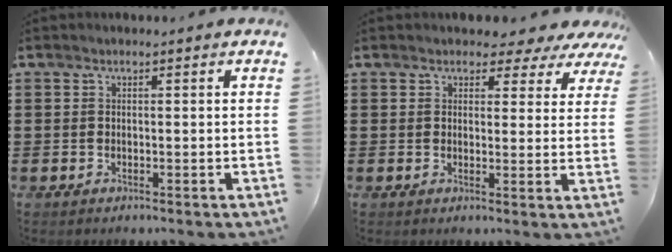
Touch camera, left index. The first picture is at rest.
{"total": 3.2, "force": [2.6, 1.8, 0.9], "torque": [-0.016, -0.006, 0.042]}